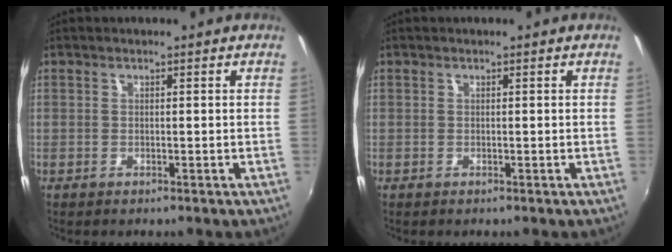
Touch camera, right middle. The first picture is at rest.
{"total": 0.0}